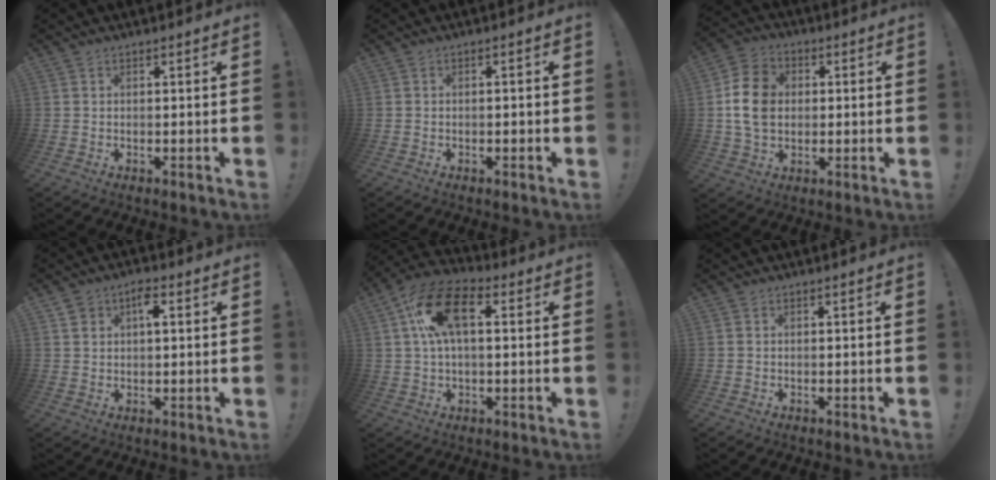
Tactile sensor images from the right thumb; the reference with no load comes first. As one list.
[{"total": 1.1, "force": [-0.8, 0.2, 0.7], "torque": [-0.016, 0.003, -0.013]}, {"total": 12.7, "force": [0.6, 9.9, 7.9], "torque": [-0.132, 0.010, 0.015]}, {"total": 4.5, "force": [1.9, 2.8, 2.9], "torque": [-0.039, 0.000, 0.027]}, {"total": 15.3, "force": [3.8, 8.5, 12.2], "torque": [-0.215, 0.015, 0.072]}, {"total": 0.0}]